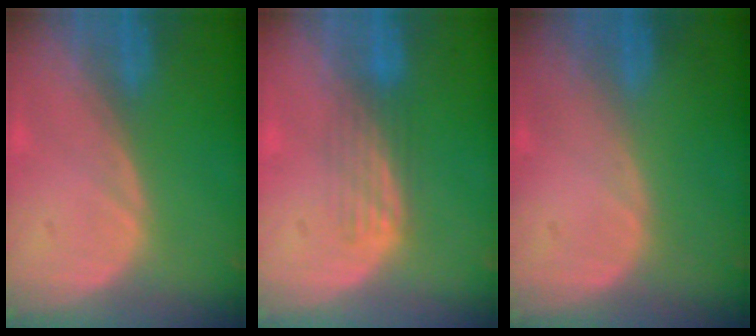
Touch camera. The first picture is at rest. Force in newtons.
{"total": 3.3, "press": 3.3, "slide": 0.0}
{"total": 0.0}